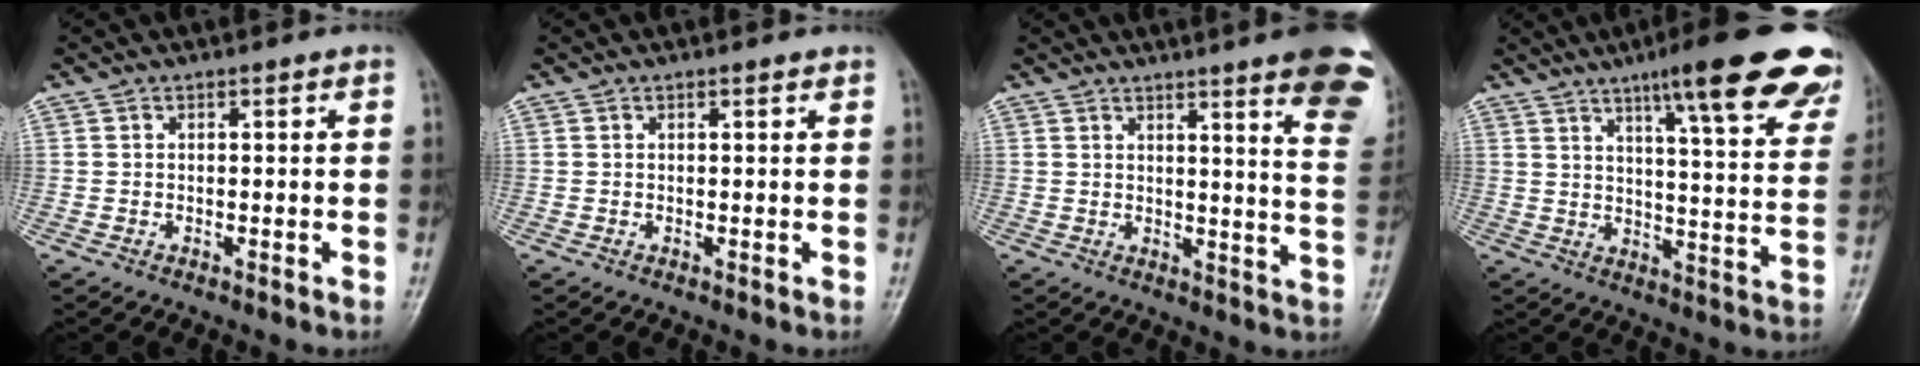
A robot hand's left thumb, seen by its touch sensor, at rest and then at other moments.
{"total": 0.5, "force": [0.4, 0.1, 0.3], "torque": [-0.007, -0.002, 0.004]}
{"total": 16.0, "force": [10.2, 2.0, 12.2], "torque": [-0.123, -0.054, 0.106]}
{"total": 22.7, "force": [15.1, 4.1, 16.4], "torque": [-0.192, -0.048, 0.193]}